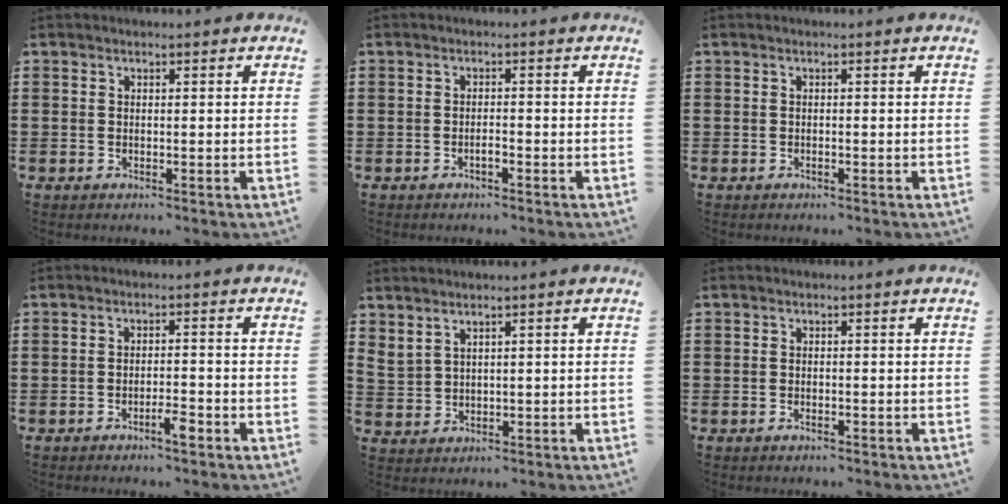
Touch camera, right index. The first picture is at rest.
{"total": 1.1, "force": [-0.7, 0.2, 0.8], "torque": [-0.017, -0.002, -0.011]}
{"total": 0.0}
{"total": 2.9, "force": [-1.9, 0.4, 2.1], "torque": [-0.036, 0.003, -0.035]}
{"total": 1.9, "force": [1.7, 0.7, 0.4], "torque": [-0.014, 0.005, 0.033]}
{"total": 0.5, "force": [-0.4, 0.1, 0.3], "torque": [-0.009, -0.005, -0.007]}